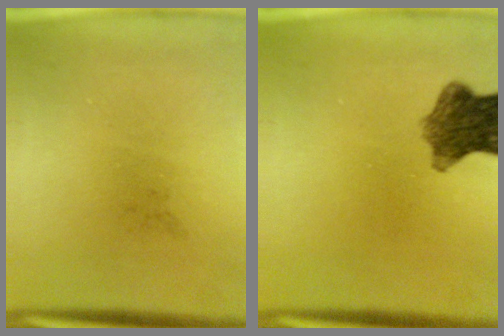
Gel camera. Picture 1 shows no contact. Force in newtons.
{"total": 7.5}